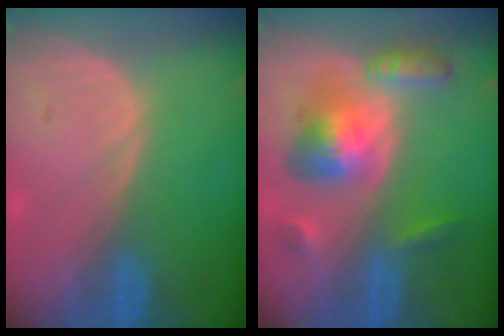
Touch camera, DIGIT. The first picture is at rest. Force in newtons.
{"total": 8.1, "press": 8.1, "slide": 0.6}